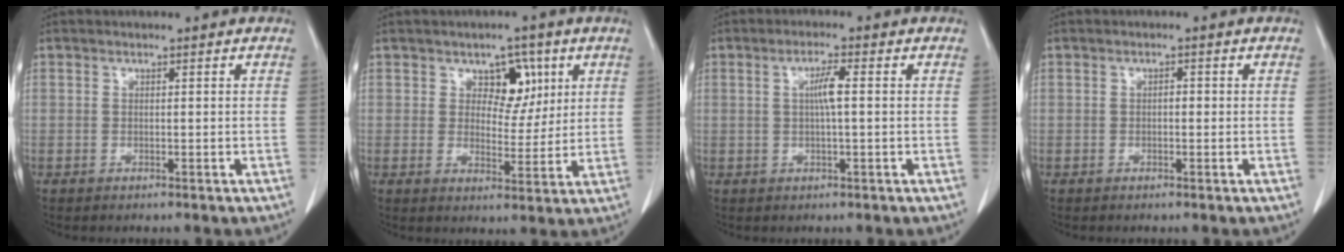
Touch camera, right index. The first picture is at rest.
{"total": 5.8, "force": [2.6, 3.8, 3.6], "torque": [-0.042, 0.006, 0.038]}
{"total": 3.2, "force": [0.4, 0.3, 3.2], "torque": [-0.062, 0.003, 0.006]}
{"total": 0.9, "force": [-0.1, 0.4, 0.7], "torque": [-0.013, 0.002, -0.004]}